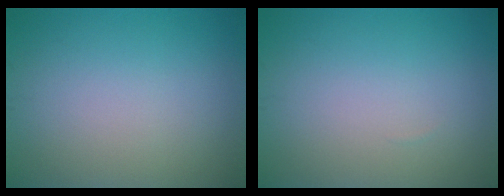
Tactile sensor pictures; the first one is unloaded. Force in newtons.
{"total": 0.0}